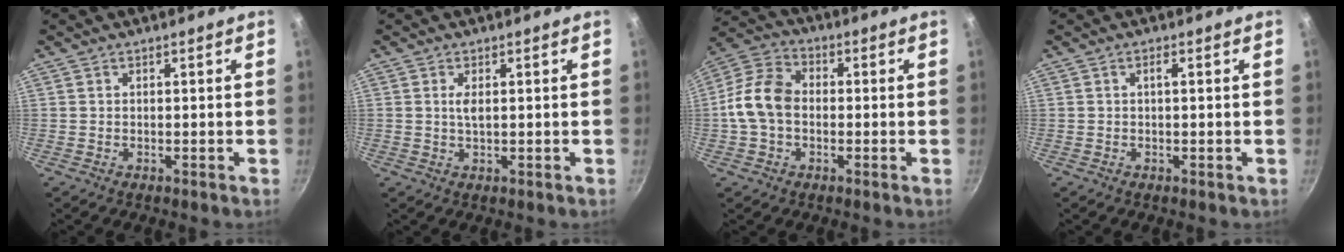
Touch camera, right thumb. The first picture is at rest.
{"total": 1.9, "force": [0.4, 0.8, 1.7], "torque": [-0.033, 0.000, 0.009]}
{"total": 10.4, "force": [-0.8, 7.6, 7.1], "torque": [-0.119, 0.030, -0.033]}
{"total": 1.2, "force": [0.2, 0.2, 1.1], "torque": [-0.024, 0.003, 0.002]}